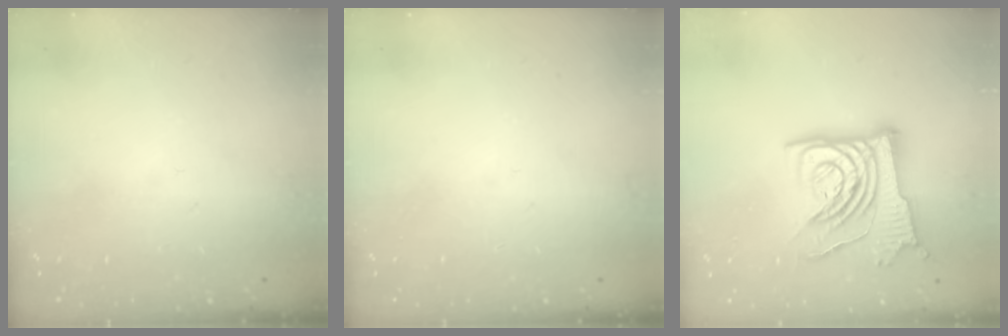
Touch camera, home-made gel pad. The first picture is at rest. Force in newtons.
{"total": 0.0}
{"total": 14.6, "press": 14.5, "slide": 1.8}